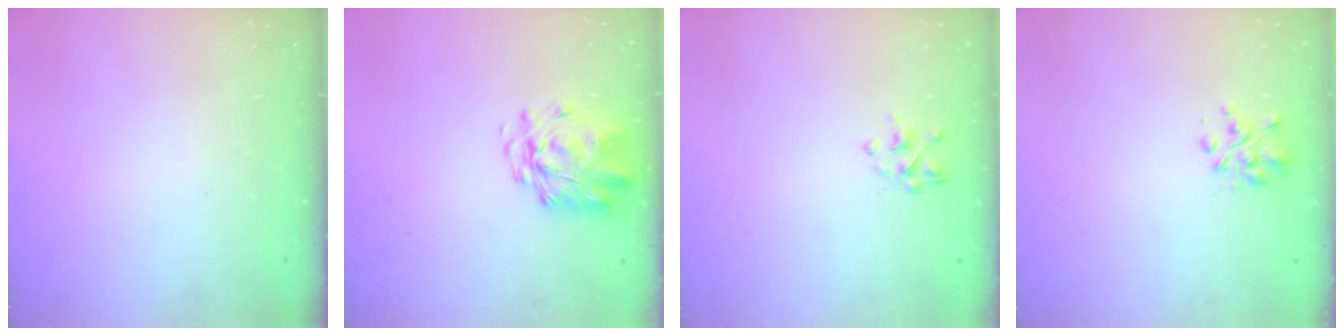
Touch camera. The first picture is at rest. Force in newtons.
{"total": 2.9, "press": 2.8, "slide": 0.7}
{"total": 2.3, "press": 2.1, "slide": 1.0}
{"total": 3.4, "press": 3.3, "slide": 0.9}